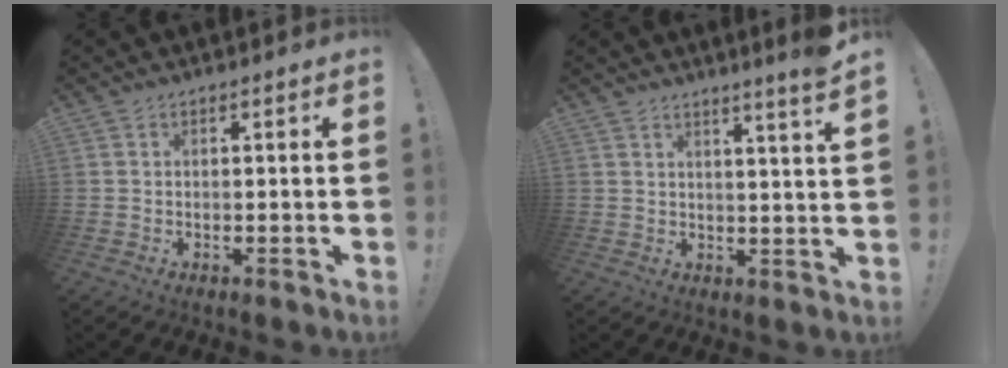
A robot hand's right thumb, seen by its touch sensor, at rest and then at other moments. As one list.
[{"total": 5.5, "force": [3.7, -1.1, 3.8], "torque": [-0.050, -0.035, 0.056]}]